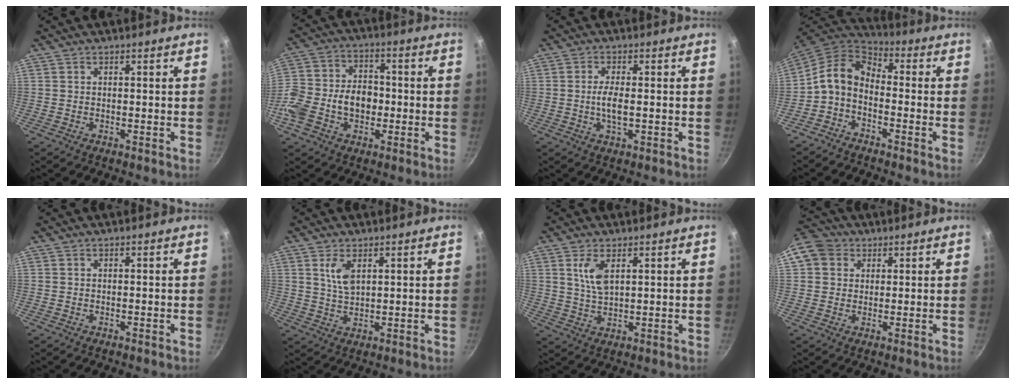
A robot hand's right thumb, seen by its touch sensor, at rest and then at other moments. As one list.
[{"total": 15.0, "force": [-3.2, 10.8, 10.0], "torque": [-0.176, 0.038, -0.066]}, {"total": 4.1, "force": [-0.4, 1.4, 3.8], "torque": [-0.082, 0.000, -0.011]}, {"total": 9.2, "force": [-2.1, 6.2, 6.5], "torque": [-0.132, 0.050, -0.058]}, {"total": 0.0}, {"total": 4.8, "force": [2.1, 2.3, 3.7], "torque": [-0.067, -0.013, 0.044]}, {"total": 5.4, "force": [2.2, 2.4, 4.3], "torque": [-0.082, -0.014, 0.048]}, {"total": 8.7, "force": [2.8, 7.5, 3.5], "torque": [-0.049, 0.016, 0.039]}]